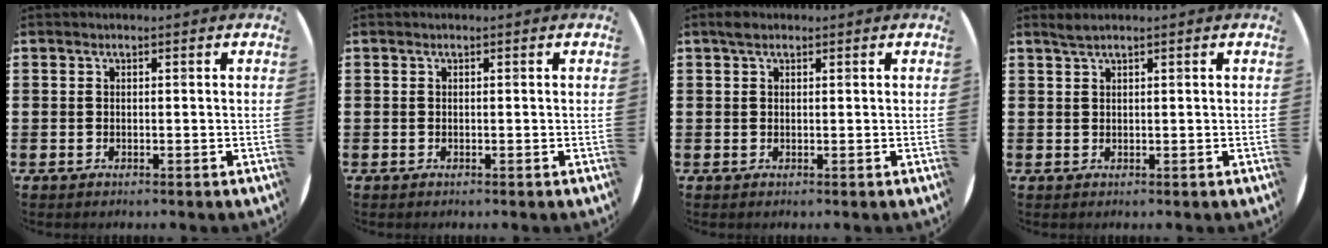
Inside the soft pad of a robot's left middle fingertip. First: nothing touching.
{"total": 0.0}
{"total": 1.2, "force": [0.8, 0.6, 0.6], "torque": [-0.013, 0.006, 0.015]}
{"total": 1.1, "force": [0.9, -0.1, 0.6], "torque": [-0.010, 0.002, 0.016]}